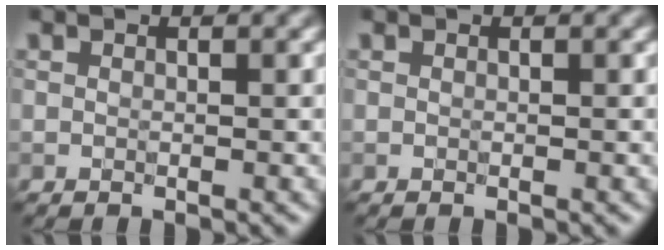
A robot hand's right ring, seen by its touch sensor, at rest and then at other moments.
{"total": 0.0}